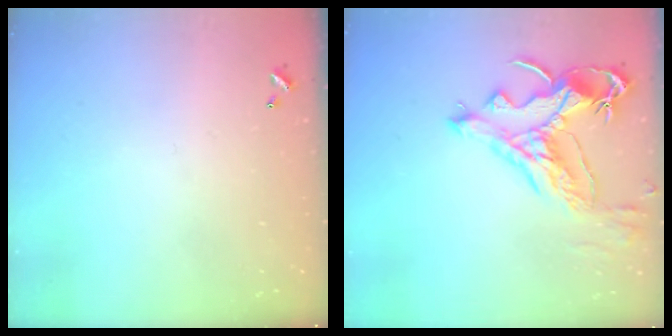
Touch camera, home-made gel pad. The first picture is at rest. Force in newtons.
{"total": 5.8, "press": 5.5, "slide": 1.6}